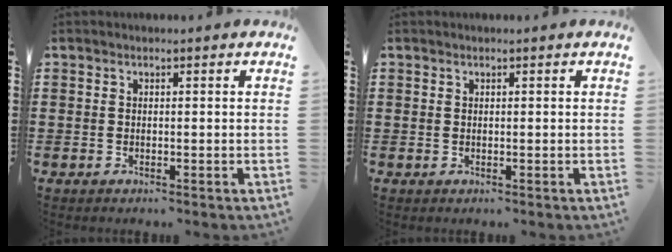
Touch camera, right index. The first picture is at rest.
{"total": 0.0}